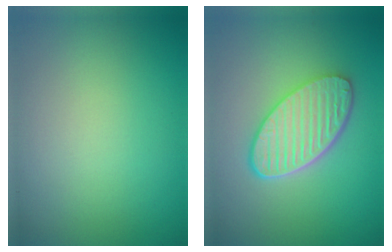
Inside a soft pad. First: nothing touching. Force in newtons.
{"total": 5.5, "press": 4.4, "slide": 3.3}